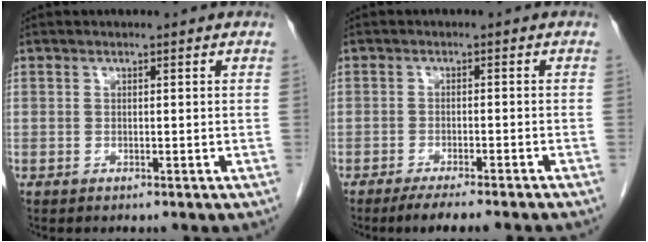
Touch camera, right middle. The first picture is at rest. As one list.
[{"total": 6.1, "force": [-5.0, -0.1, 3.6], "torque": [-0.043, -0.011, -0.073]}]